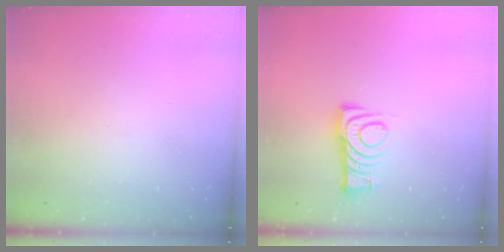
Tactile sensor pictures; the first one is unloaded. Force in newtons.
{"total": 8.0, "press": 7.9, "slide": 0.5}